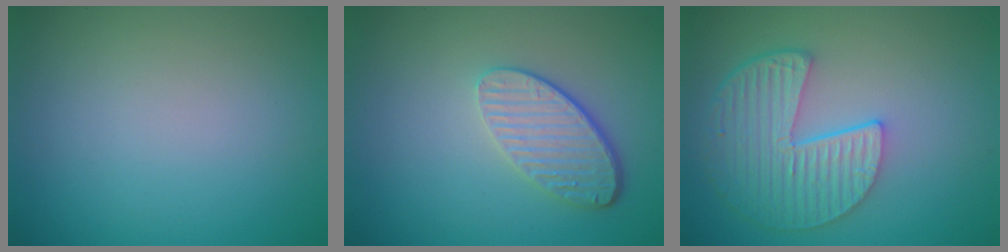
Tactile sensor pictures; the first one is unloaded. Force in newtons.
{"total": 3.6, "press": 2.8, "slide": 2.3}
{"total": 6.2, "press": 4.8, "slide": 4.0}